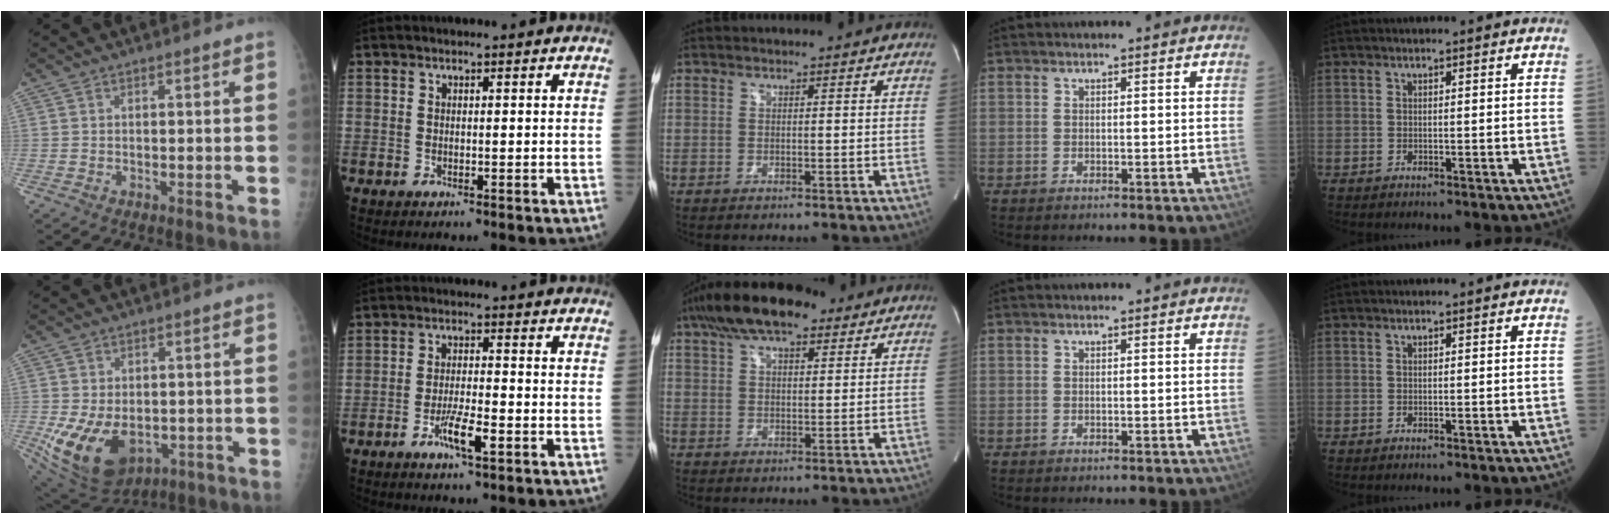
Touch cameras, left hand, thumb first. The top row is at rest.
{"thumb": {"total": 14.6, "force": [-3.7, 10.0, 10.0], "torque": [-0.177, -0.005, -0.034]}, "index": {"total": 4.7, "force": [-2.3, 0.7, 4.0], "torque": [-0.080, -0.006, -0.041]}, "middle": {"total": 12.8, "force": [8.7, 4.7, 8.2], "torque": [-0.157, 0.041, 0.149]}}